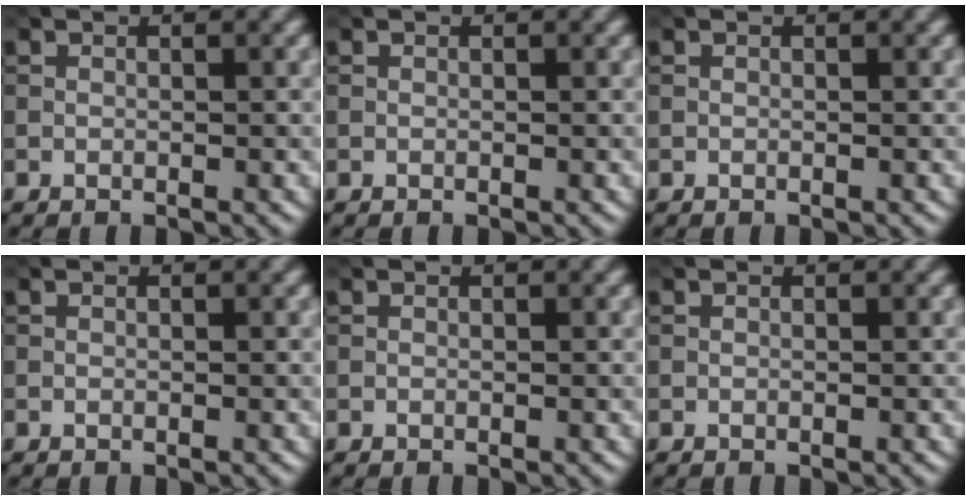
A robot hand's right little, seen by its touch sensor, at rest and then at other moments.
{"total": 0.0}
{"total": 0.0}
{"total": 0.0}
{"total": 0.0}
{"total": 0.0}